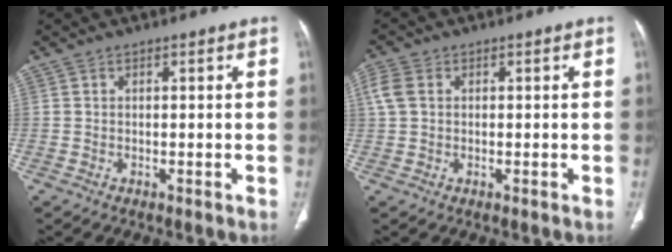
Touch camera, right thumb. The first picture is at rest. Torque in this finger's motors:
{"motor_torque": [0.05, 0.01, -0.03, 0.20, 0.02]}